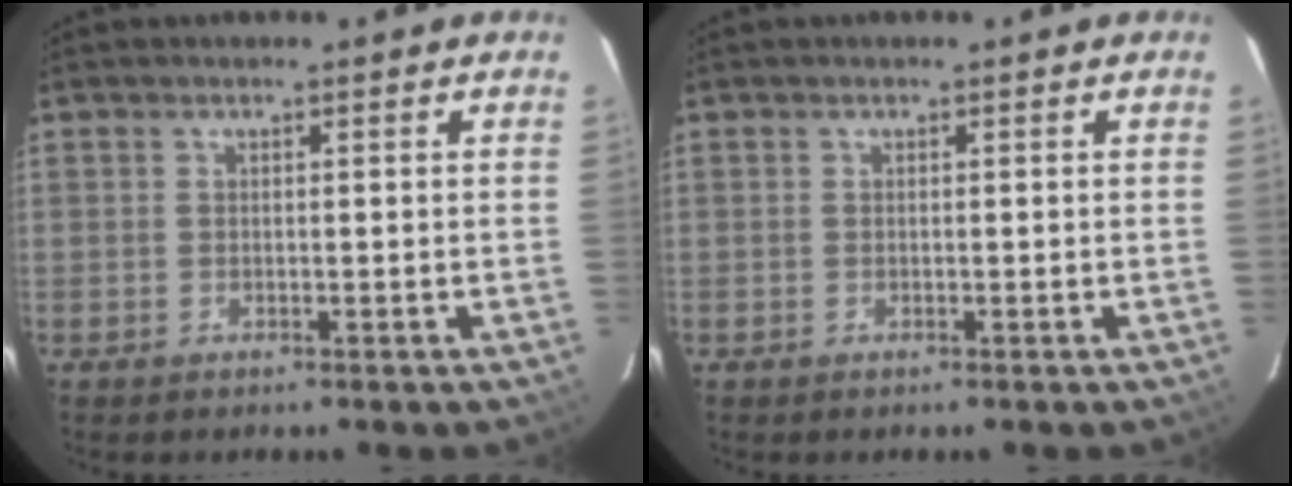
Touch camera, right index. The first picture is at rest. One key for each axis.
{"total": 0.0}